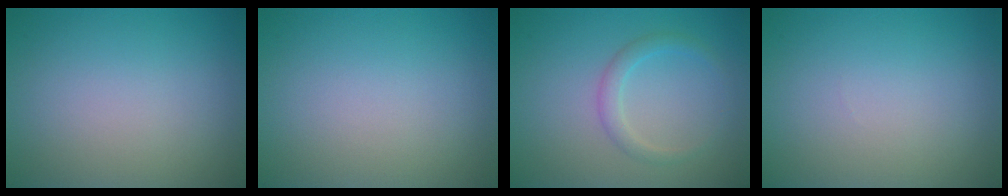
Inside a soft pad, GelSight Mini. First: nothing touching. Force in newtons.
{"total": 0.0}
{"total": 1.7, "press": 1.7, "slide": 0.1}
{"total": 0.0}